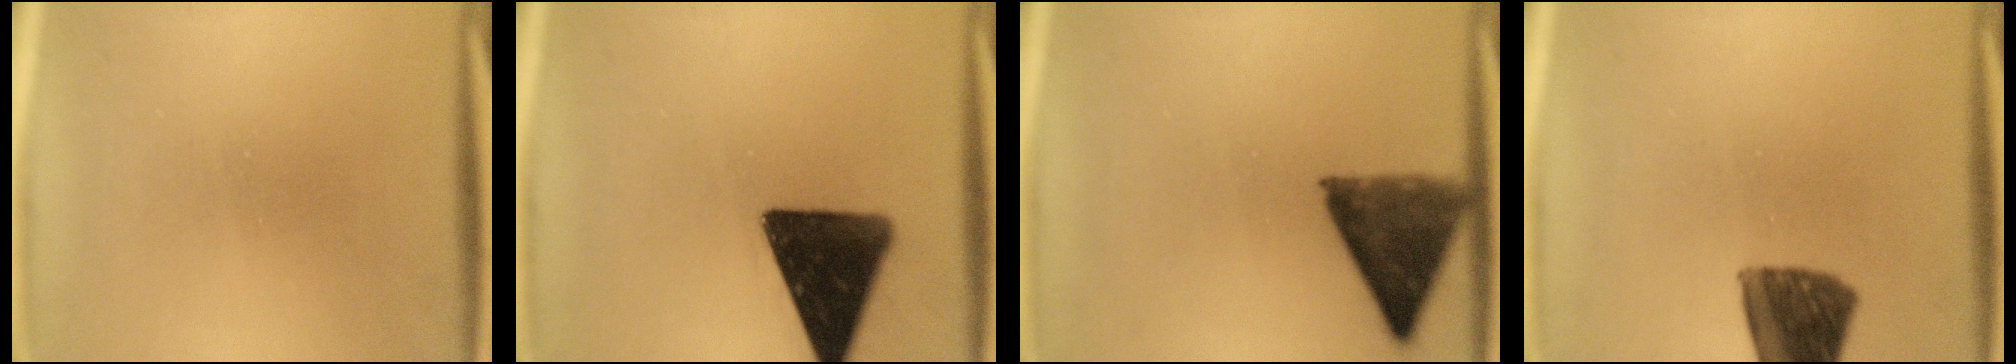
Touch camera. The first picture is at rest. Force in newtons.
{"total": 15.3}
{"total": 8.4}
{"total": 10.5}